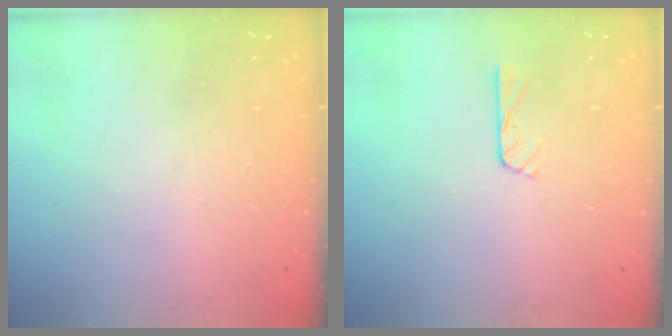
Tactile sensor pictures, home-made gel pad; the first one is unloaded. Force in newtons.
{"total": 2.8, "press": 2.8, "slide": 0.3}